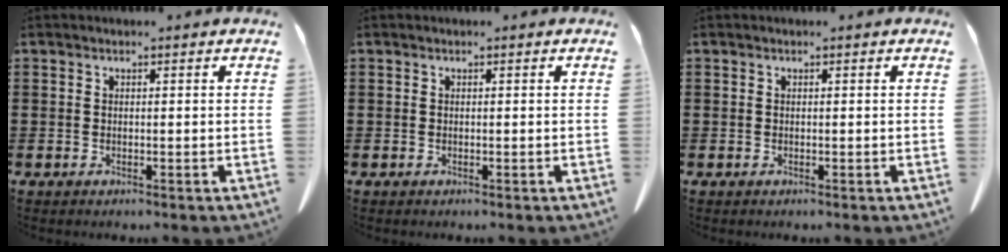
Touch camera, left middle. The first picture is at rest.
{"total": 0.0}
{"total": 0.0}